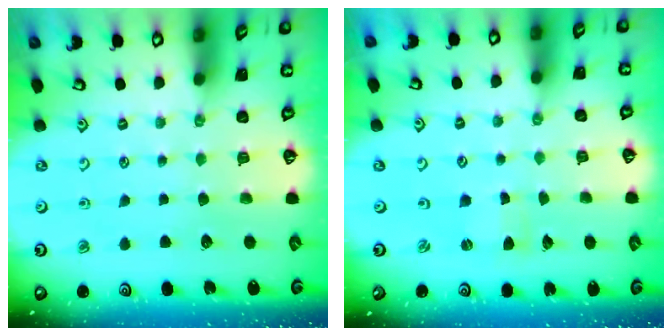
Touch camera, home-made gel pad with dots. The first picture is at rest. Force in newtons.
{"total": 0.9, "press": 0.9, "slide": 0.0}